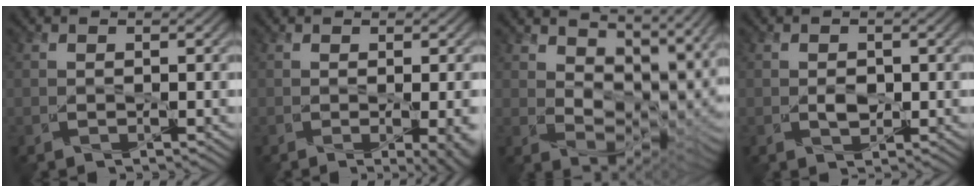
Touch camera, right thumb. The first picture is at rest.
{"total": 5.2, "force": [-1.1, 1.3, 4.9], "torque": [-0.059, -0.006, -0.001]}
{"total": 11.9, "force": [7.8, 5.4, 7.0], "torque": [-0.133, -0.005, 0.122]}
{"total": 1.5, "force": [0.0, 0.8, 1.2], "torque": [-0.026, -0.002, 0.002]}